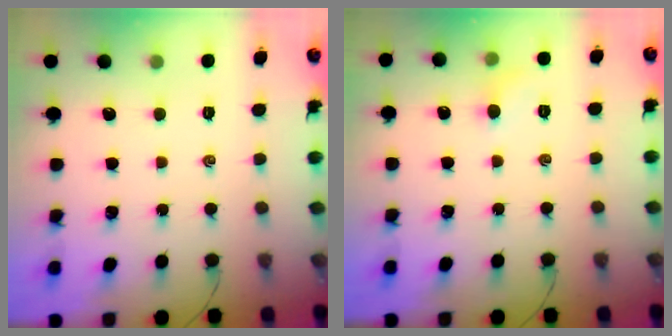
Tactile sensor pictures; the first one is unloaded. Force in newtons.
{"total": 5.1, "press": 4.9, "slide": 1.6}